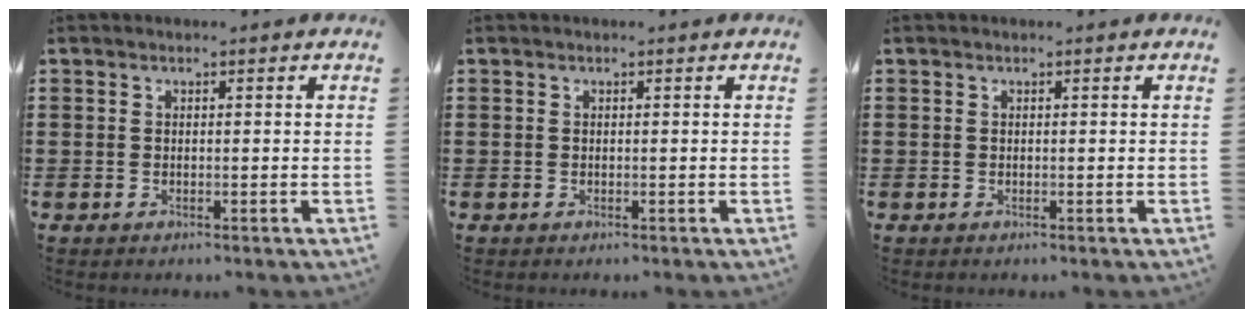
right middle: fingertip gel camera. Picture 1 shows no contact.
{"total": 0.0}
{"total": 0.0}